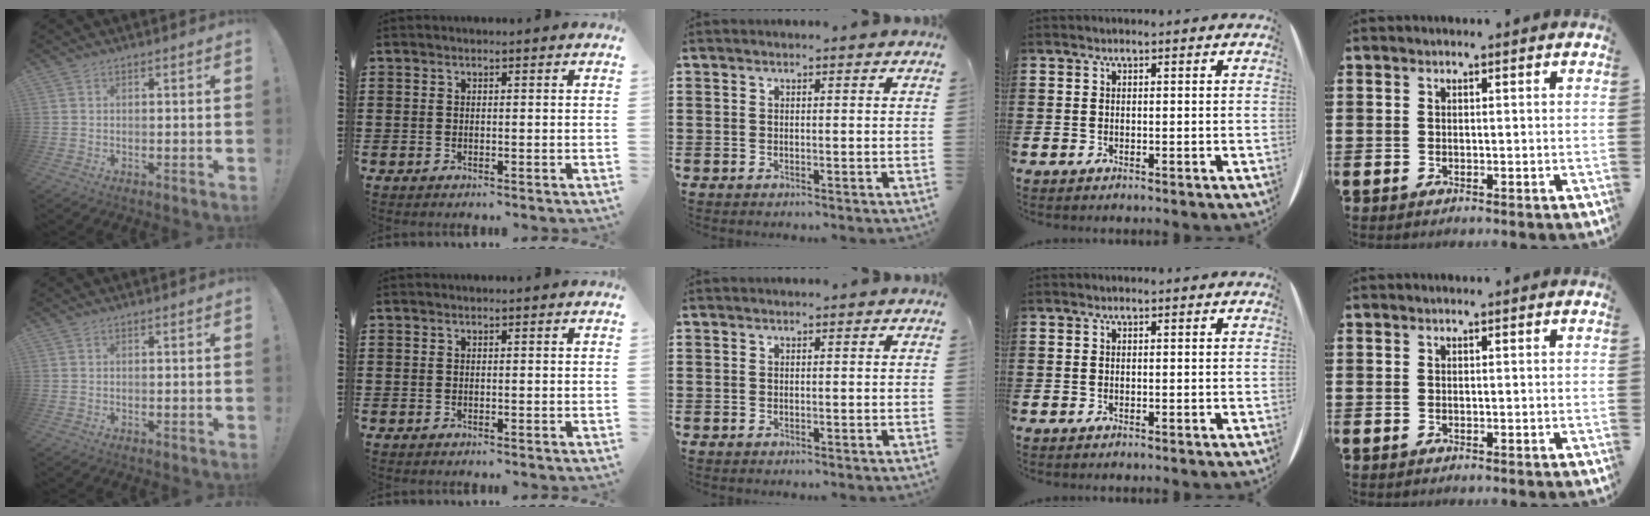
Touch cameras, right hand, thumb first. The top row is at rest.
{}